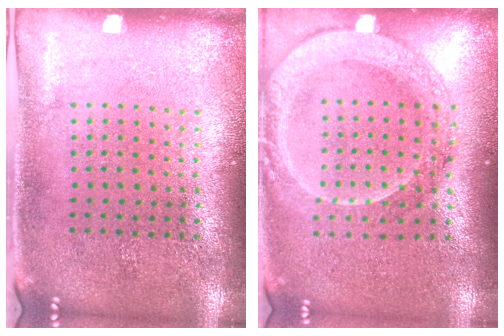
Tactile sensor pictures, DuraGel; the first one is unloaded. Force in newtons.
{"total": 2.0, "press": 1.8, "slide": 0.7}